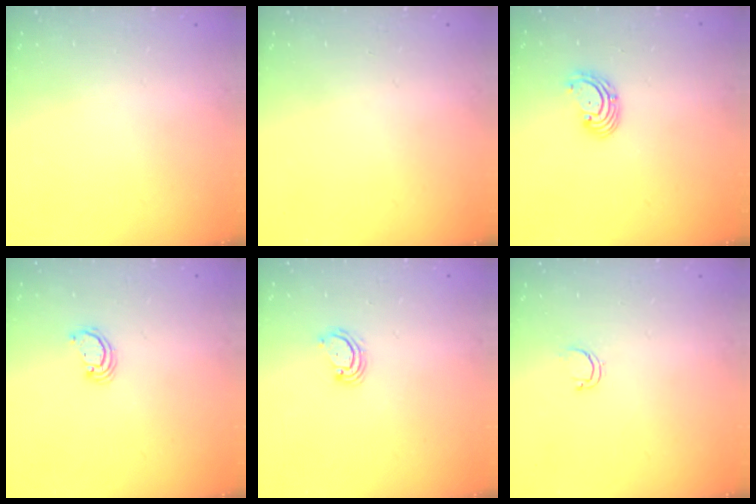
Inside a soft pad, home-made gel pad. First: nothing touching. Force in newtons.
{"total": 0.0}
{"total": 2.7, "press": 2.7, "slide": 0.3}
{"total": 2.6, "press": 2.6, "slide": 0.2}
{"total": 3.4, "press": 3.4, "slide": 0.3}
{"total": 3.5, "press": 3.4, "slide": 0.8}